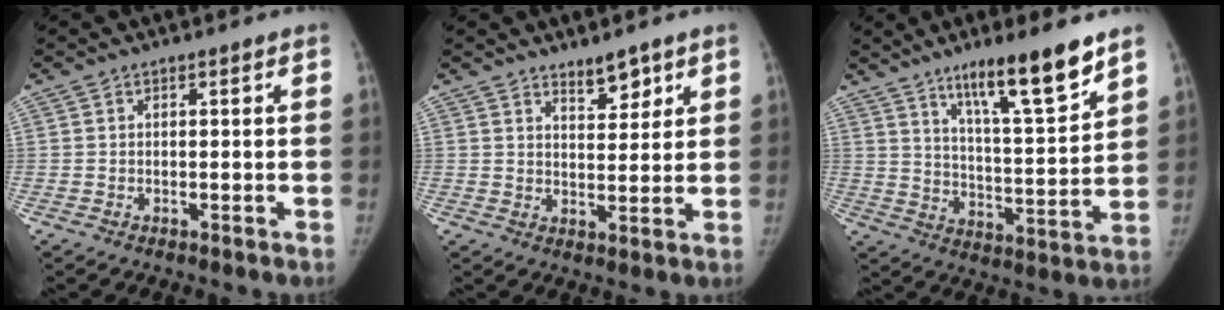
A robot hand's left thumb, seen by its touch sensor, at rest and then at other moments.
{"total": 4.5, "force": [3.4, 1.9, 2.3], "torque": [-0.013, -0.026, 0.055]}
{"total": 14.8, "force": [10.0, 2.2, 10.6], "torque": [-0.156, -0.064, 0.171]}